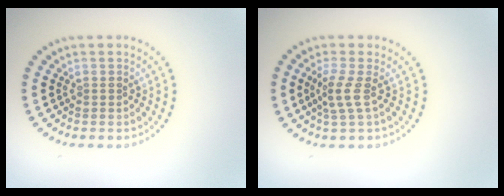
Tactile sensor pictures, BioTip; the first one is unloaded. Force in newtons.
{"total": 2.2, "press": 1.6, "slide": 1.5}